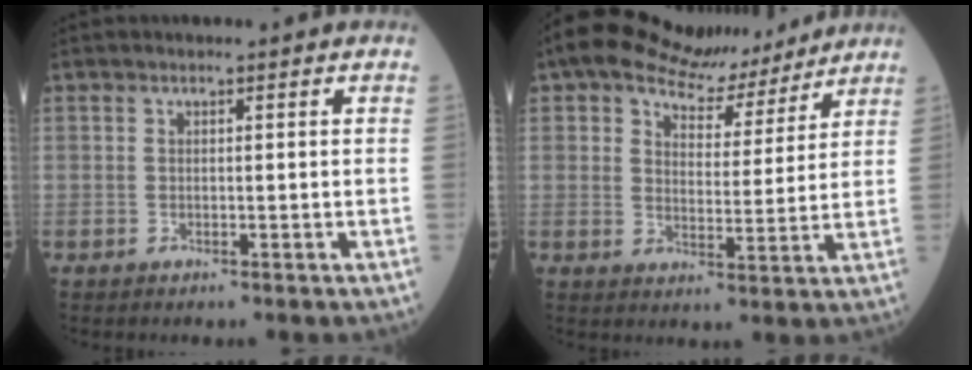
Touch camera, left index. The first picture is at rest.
{"total": 11.2, "force": [9.4, 4.7, 4.0], "torque": [-0.067, 0.022, 0.135]}